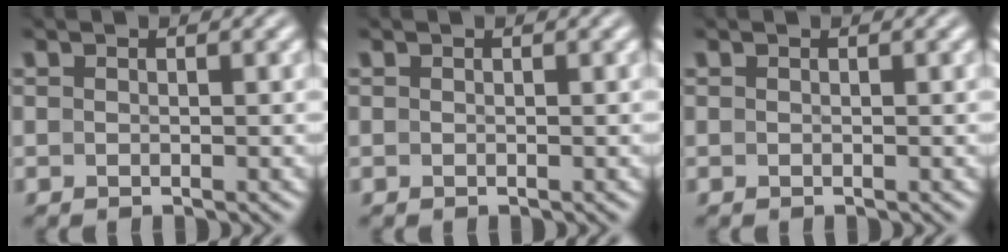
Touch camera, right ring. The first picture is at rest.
{"total": 0.0}
{"total": 0.0}